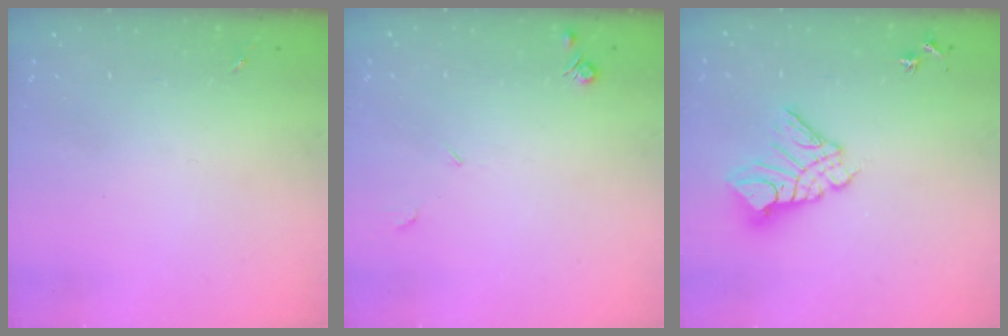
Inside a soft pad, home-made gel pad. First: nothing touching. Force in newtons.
{"total": 4.2, "press": 4.2, "slide": 0.7}
{"total": 11.7, "press": 11.7, "slide": 1.2}